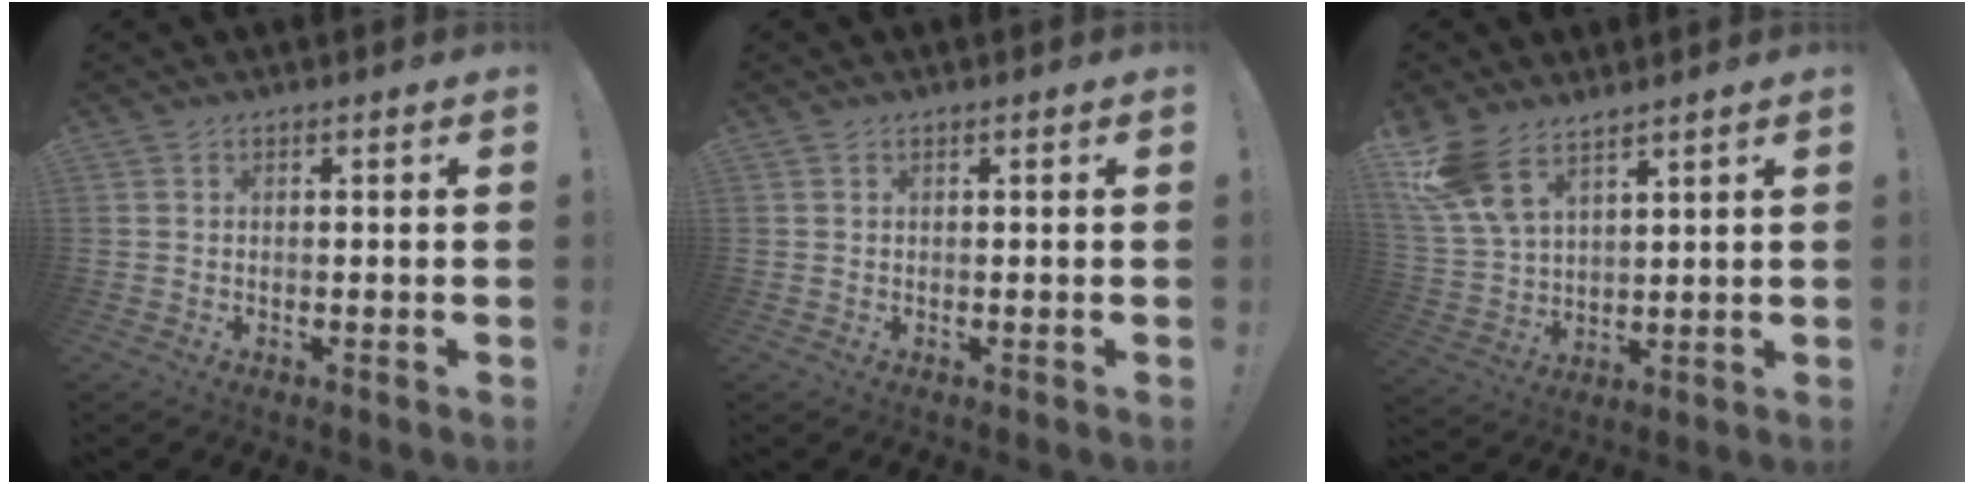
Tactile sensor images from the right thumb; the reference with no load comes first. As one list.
[{"total": 0.0}, {"total": 11.4, "force": [8.4, 5.1, 5.7], "torque": [-0.122, -0.042, 0.164]}]